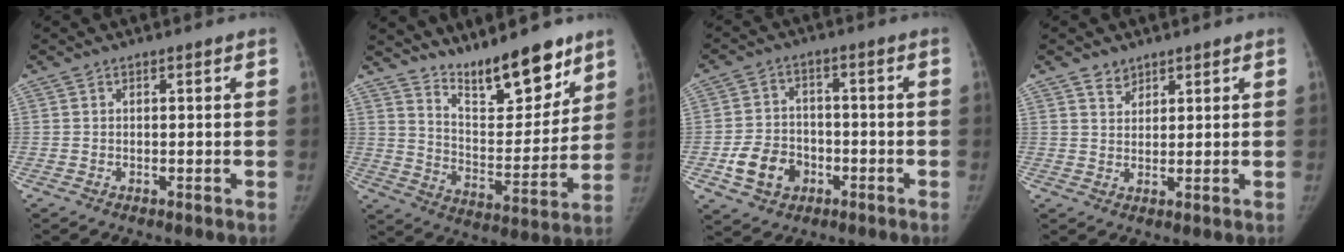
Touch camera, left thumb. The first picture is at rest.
{"total": 16.2, "force": [12.5, 5.0, 8.9], "torque": [-0.090, -0.091, 0.214]}
{"total": 8.9, "force": [-3.4, 7.0, 4.4], "torque": [-0.060, 0.020, -0.055]}
{"total": 2.7, "force": [2.1, 1.7, 0.4], "torque": [0.008, -0.016, 0.037]}